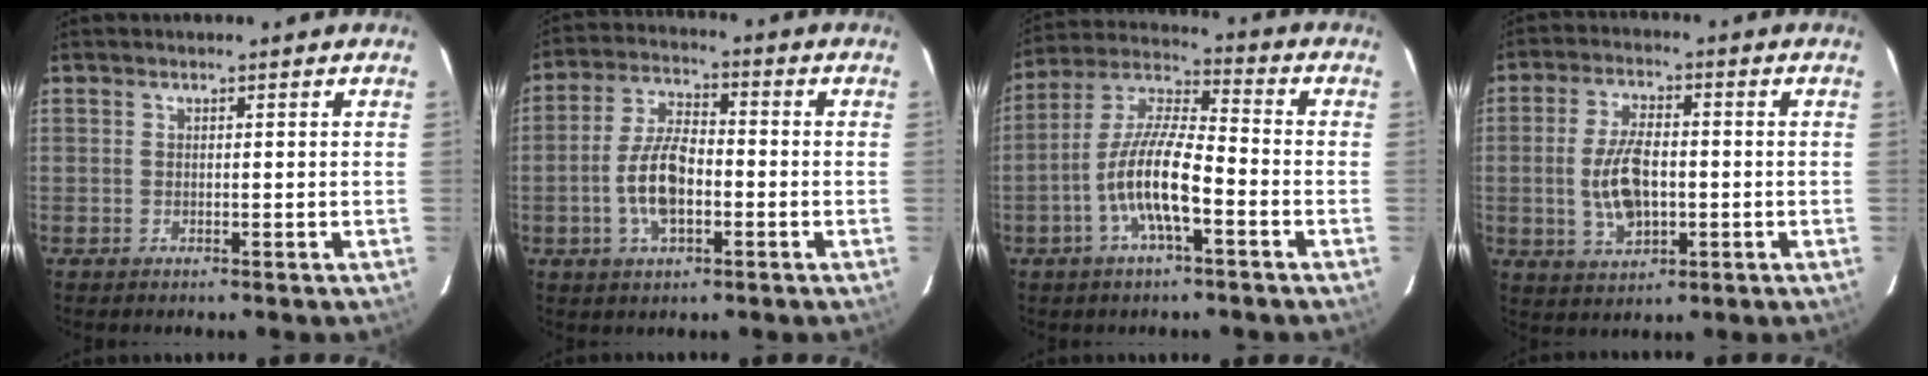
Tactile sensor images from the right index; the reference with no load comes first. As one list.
[{"total": 9.3, "force": [-2.5, 4.1, 8.0], "torque": [-0.164, 0.008, -0.045]}, {"total": 11.8, "force": [-4.6, 2.9, 10.5], "torque": [-0.214, 0.000, -0.090]}, {"total": 9.6, "force": [-1.1, 5.0, 8.2], "torque": [-0.164, 0.000, -0.015]}]